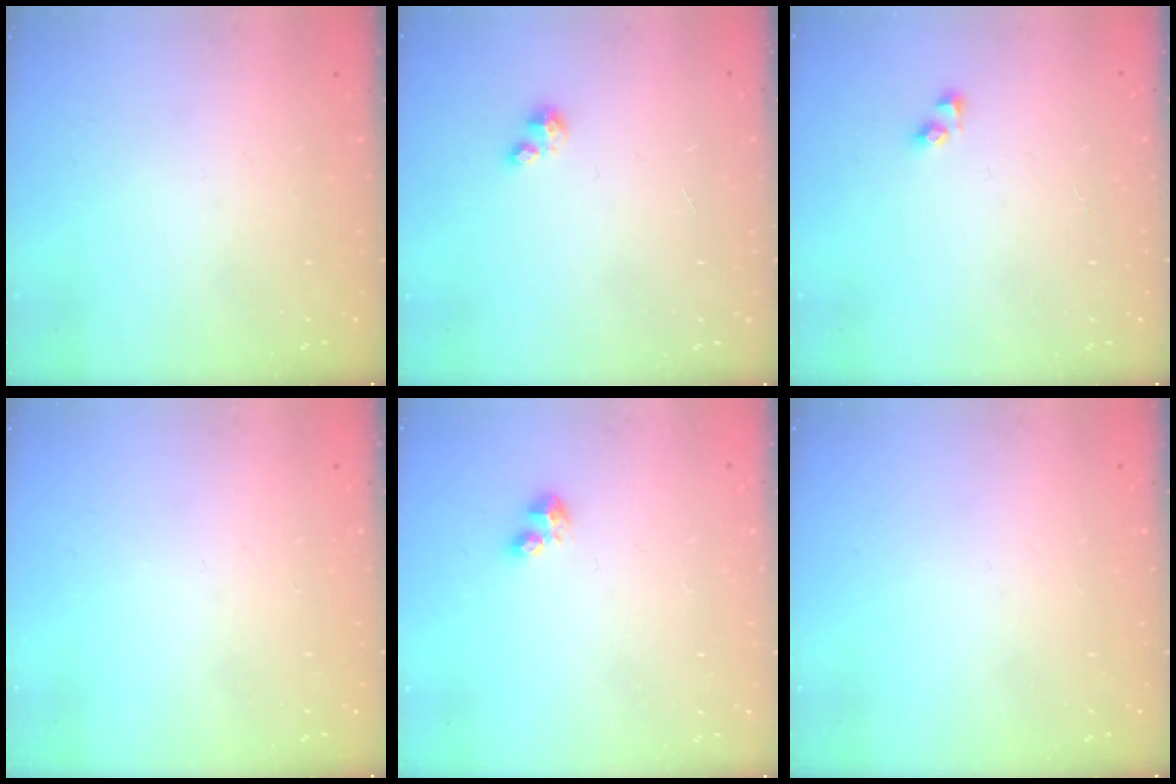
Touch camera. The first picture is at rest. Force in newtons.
{"total": 1.7, "press": 1.7, "slide": 0.4}
{"total": 4.0, "press": 3.9, "slide": 0.5}
{"total": 0.0}
{"total": 2.3, "press": 2.2, "slide": 0.5}
{"total": 0.0}